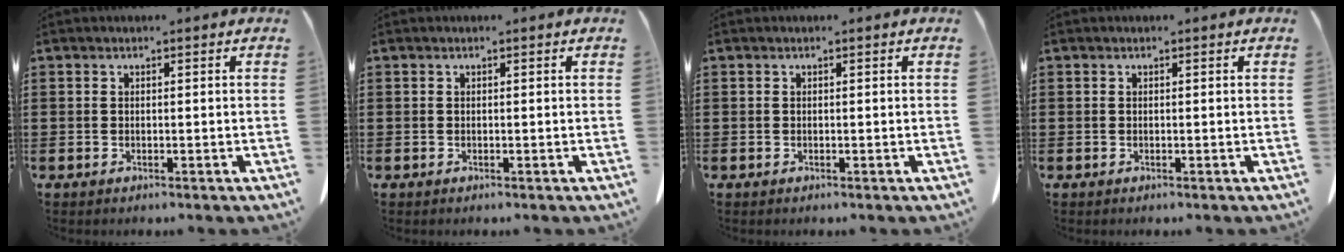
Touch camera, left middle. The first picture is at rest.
{"total": 0.0}
{"total": 0.0}
{"total": 0.0}